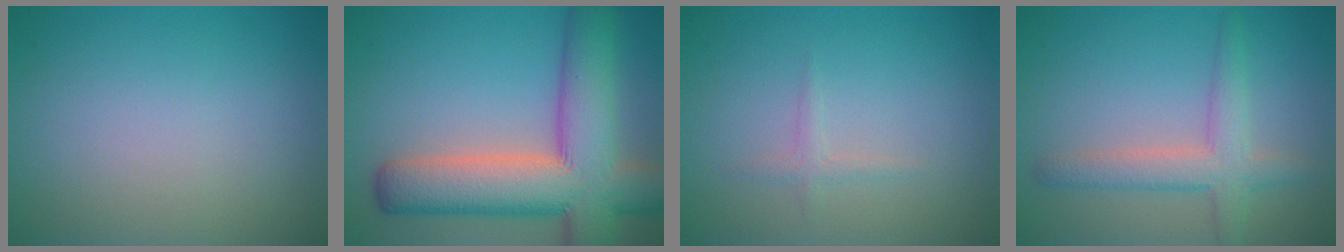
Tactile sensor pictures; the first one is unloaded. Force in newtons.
{"total": 11.7, "press": 11.7, "slide": 0.7}
{"total": 0.9, "press": 0.9, "slide": 0.0}
{"total": 3.7, "press": 3.6, "slide": 0.2}